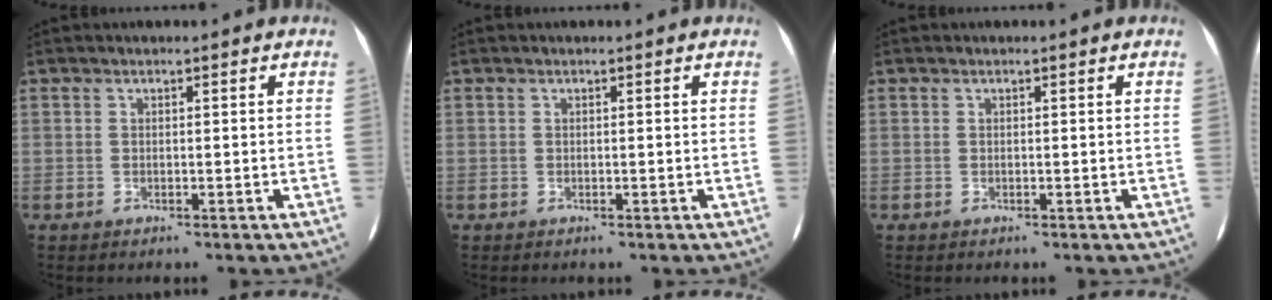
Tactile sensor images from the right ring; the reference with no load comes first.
{"total": 0.0}
{"total": 0.0}